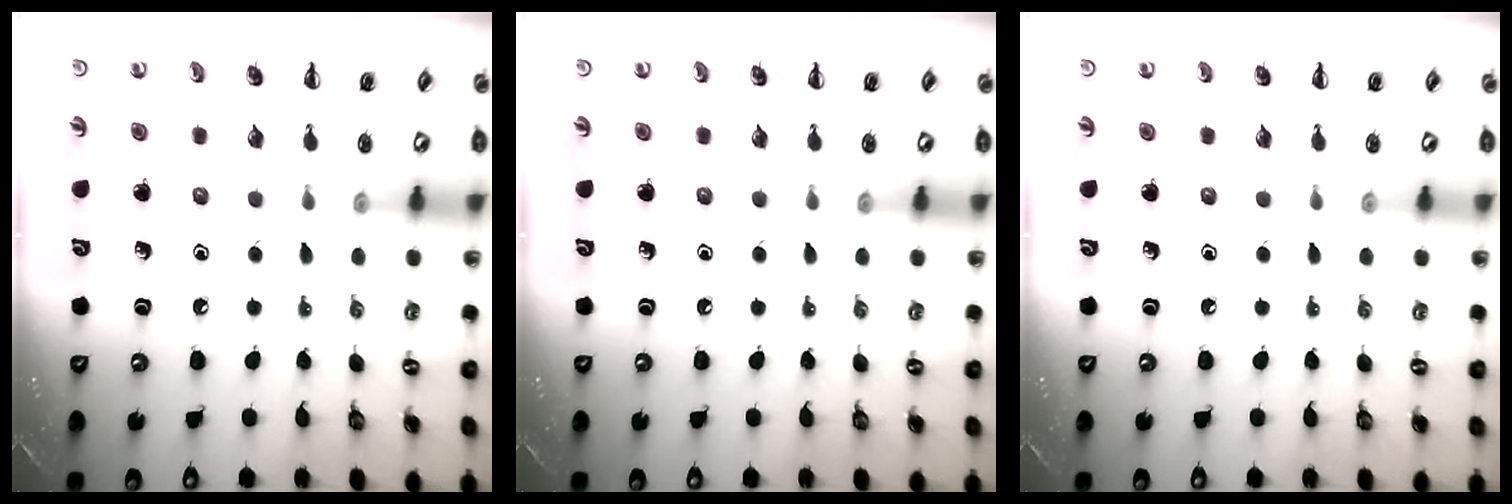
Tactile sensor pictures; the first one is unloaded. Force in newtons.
{"total": 0.0}
{"total": 0.0}